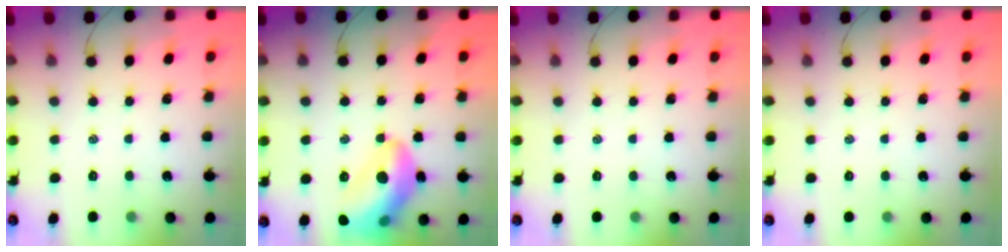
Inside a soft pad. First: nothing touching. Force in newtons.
{"total": 16.8, "press": 16.6, "slide": 2.4}
{"total": 0.0}
{"total": 0.0}